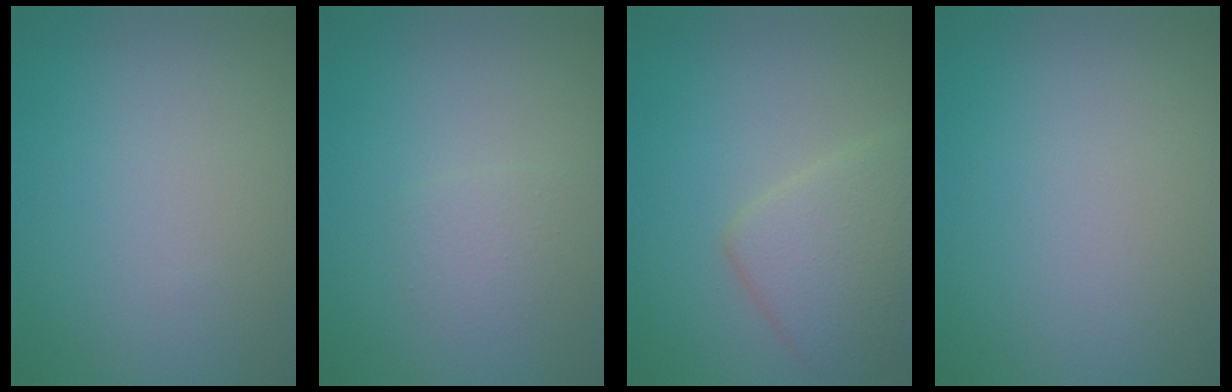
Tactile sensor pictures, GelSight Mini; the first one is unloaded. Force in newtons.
{"total": 1.4, "press": 1.4, "slide": 0.0}
{"total": 4.3, "press": 4.3, "slide": 0.1}
{"total": 0.0}